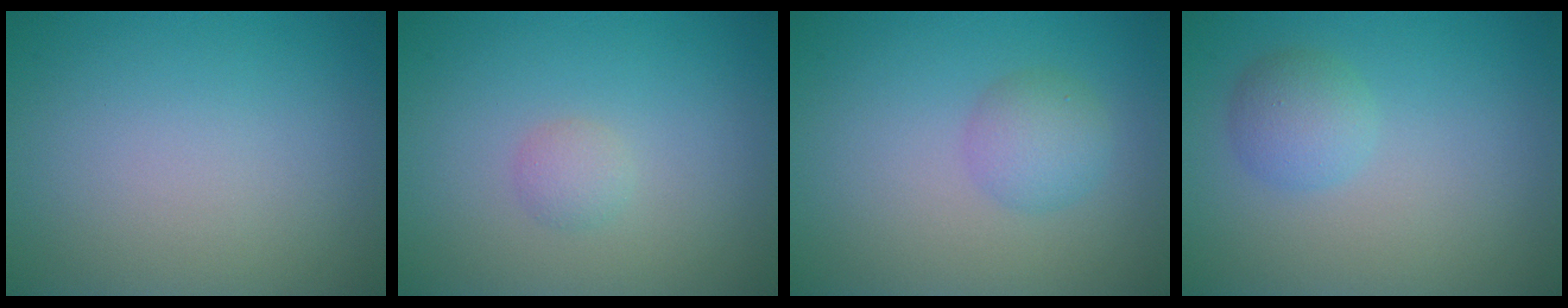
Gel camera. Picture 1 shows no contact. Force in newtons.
{"total": 1.1, "press": 1.1, "slide": 0.1}
{"total": 2.4, "press": 2.4, "slide": 0.1}
{"total": 2.3, "press": 2.3, "slide": 0.1}